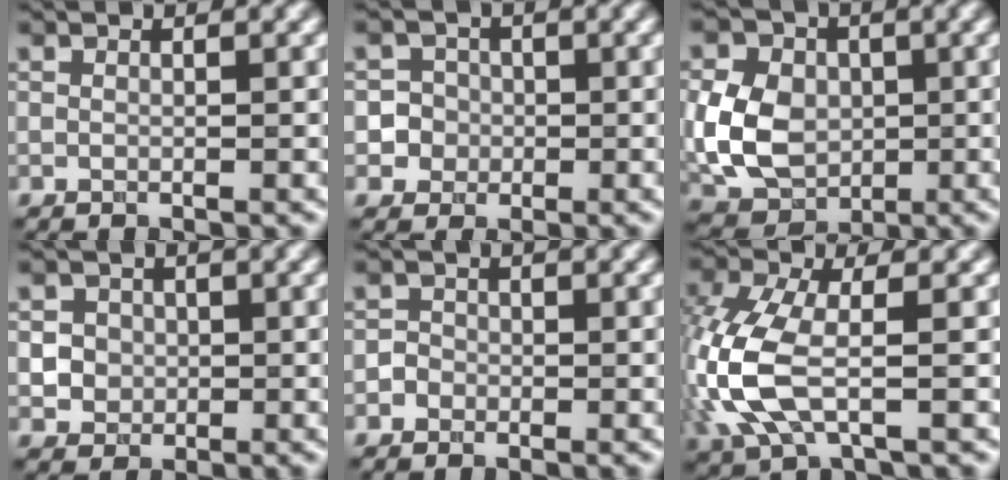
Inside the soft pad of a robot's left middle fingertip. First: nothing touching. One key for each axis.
{"total": 3.2, "fx": -0.6, "fy": 3.1, "fz": 0.3, "tx": 0.024, "ty": 0.017, "tz": -0.011}
{"total": 7.4, "fx": -0.5, "fy": 5.7, "fz": 4.7, "tx": -0.104, "ty": 0.006, "tz": -0.013}
{"total": 3.2, "fx": 0.4, "fy": 3.0, "fz": 1.0, "tx": -0.014, "ty": 0.011, "tz": 0.013}
{"total": 1.1, "fx": -0.6, "fy": 0.9, "fz": -0.1, "tx": 0.012, "ty": 0.001, "tz": -0.010}
{"total": 6.2, "fx": -1.5, "fy": 2.6, "fz": 5.4, "tx": -0.145, "ty": 0.002, "tz": -0.028}